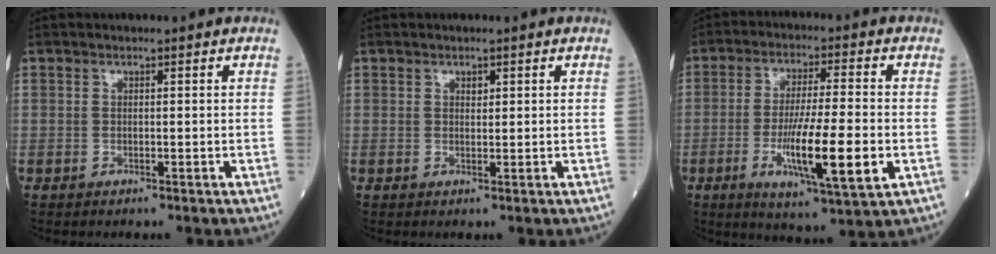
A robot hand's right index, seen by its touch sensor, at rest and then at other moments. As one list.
[{"total": 0.9, "force": [0.5, 0.5, 0.5], "torque": [-0.006, -0.003, 0.007]}, {"total": 13.1, "force": [-3.4, 1.0, 12.6], "torque": [-0.223, -0.020, -0.058]}]